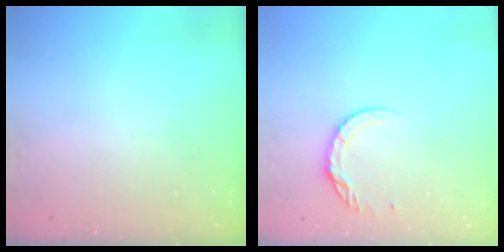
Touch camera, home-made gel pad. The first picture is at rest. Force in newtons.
{"total": 7.9, "press": 7.8, "slide": 0.9}